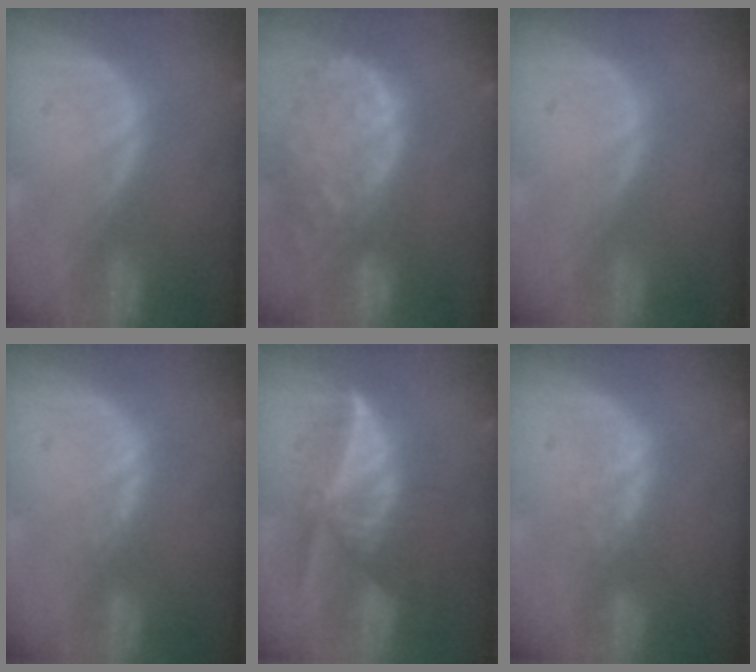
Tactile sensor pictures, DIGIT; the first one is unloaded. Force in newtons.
{"total": 13.5, "press": 11.0, "slide": 7.8}
{"total": 0.0}
{"total": 1.4, "press": 1.4, "slide": 0.3}
{"total": 6.5, "press": 6.4, "slide": 0.8}
{"total": 2.7, "press": 2.7, "slide": 0.6}